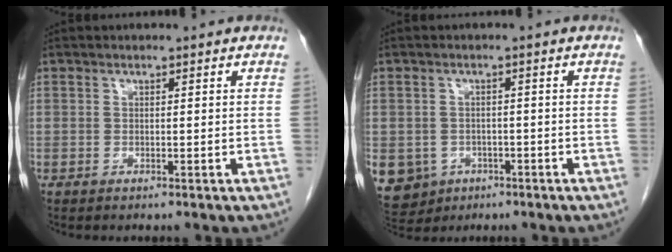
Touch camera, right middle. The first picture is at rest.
{"total": 10.5, "force": [-4.7, 8.9, 3.1], "torque": [-0.096, -0.001, -0.058]}